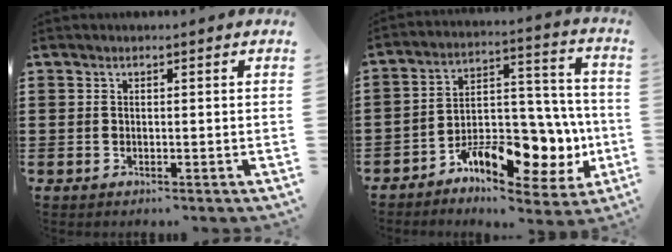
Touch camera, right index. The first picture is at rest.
{"total": 11.4, "force": [-6.1, 6.4, 7.2], "torque": [-0.108, 0.016, -0.103]}